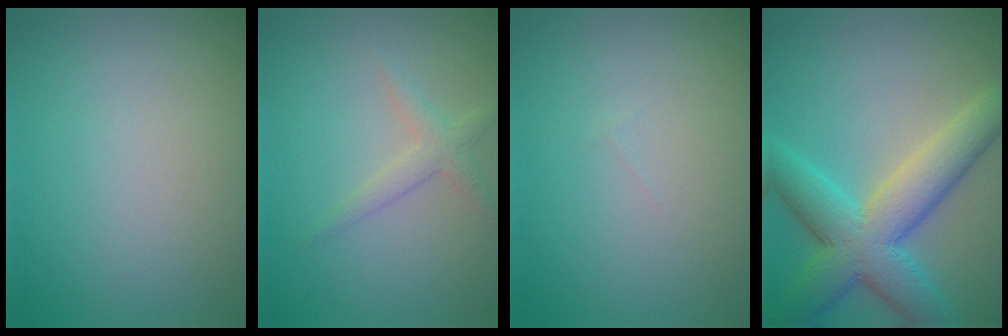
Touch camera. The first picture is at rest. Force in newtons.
{"total": 1.8, "press": 1.8, "slide": 0.1}
{"total": 0.0}
{"total": 8.2, "press": 8.2, "slide": 0.1}